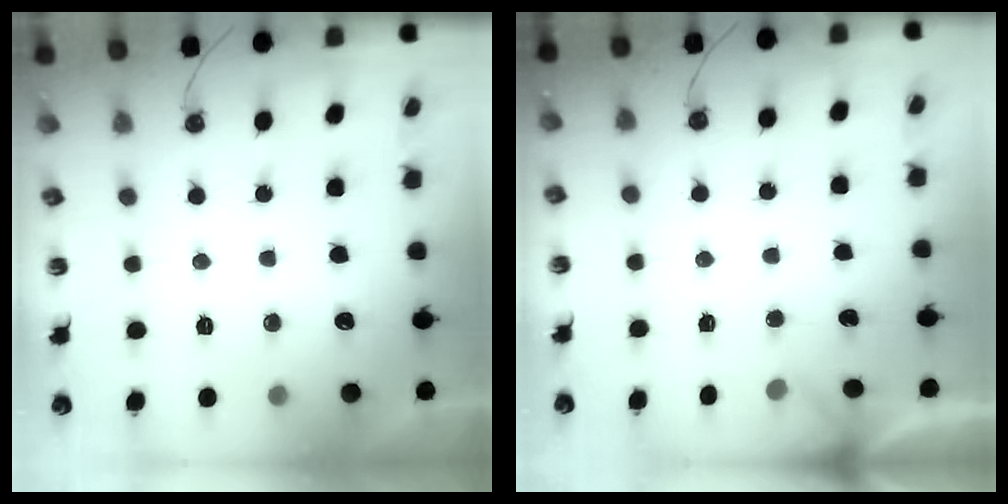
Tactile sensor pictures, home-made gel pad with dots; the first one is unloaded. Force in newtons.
{"total": 1.7, "press": 1.7, "slide": 0.1}